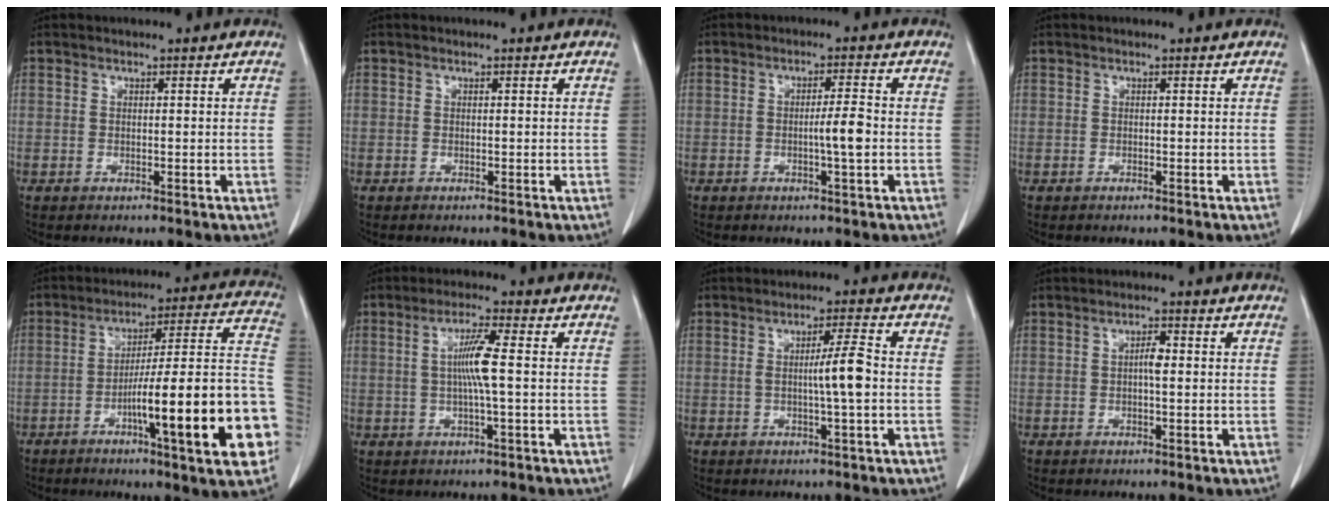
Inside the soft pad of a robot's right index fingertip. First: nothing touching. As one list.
[{"total": 0.0}, {"total": 3.8, "force": [-0.8, -0.1, 3.7], "torque": [-0.062, -0.001, -0.013]}, {"total": 0.0}, {"total": 22.6, "force": [-7.3, 1.2, 21.4], "torque": [-0.231, 0.015, -0.105]}, {"total": 5.7, "force": [0.2, -0.3, 5.7], "torque": [-0.109, 0.001, 0.004]}, {"total": 5.2, "force": [-0.5, -0.4, 5.1], "torque": [-0.084, 0.000, -0.010]}, {"total": 2.1, "force": [0.0, 0.4, 2.1], "torque": [-0.038, 0.004, -0.001]}]